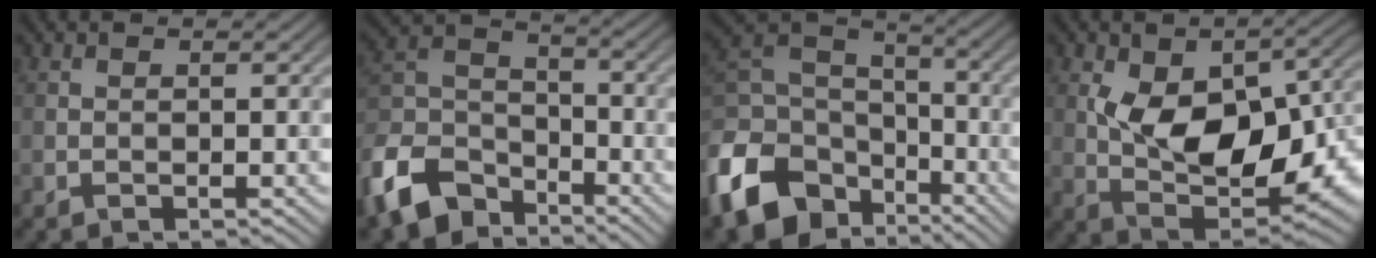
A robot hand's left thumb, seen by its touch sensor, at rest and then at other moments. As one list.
[{"total": 12.6, "force": [-8.3, 7.4, 5.9], "torque": [-0.149, -0.013, -0.182]}, {"total": 15.8, "force": [-7.7, 11.2, 8.2], "torque": [-0.236, -0.036, -0.144]}, {"total": 13.6, "force": [-0.1, 7.8, 11.2], "torque": [-0.176, -0.017, 0.004]}]